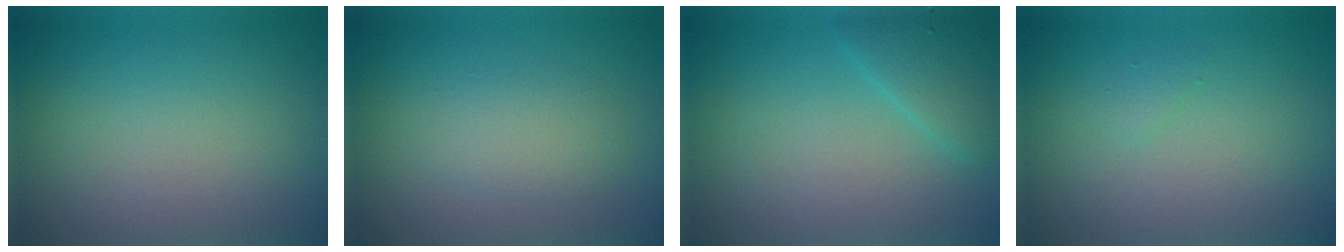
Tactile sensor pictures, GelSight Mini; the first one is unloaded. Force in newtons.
{"total": 2.0, "press": 2.0, "slide": 0.0}
{"total": 2.6, "press": 2.6, "slide": 0.2}
{"total": 0.5, "press": 0.5, "slide": 0.1}